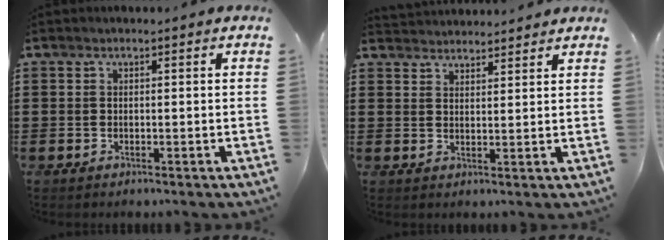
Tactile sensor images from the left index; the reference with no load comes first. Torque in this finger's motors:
{"motor_torque": [2.14, 0.00, 0.30, 0.04]}